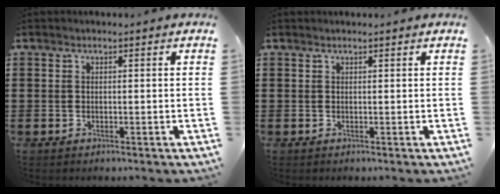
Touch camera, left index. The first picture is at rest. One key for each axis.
{"total": 0.0}